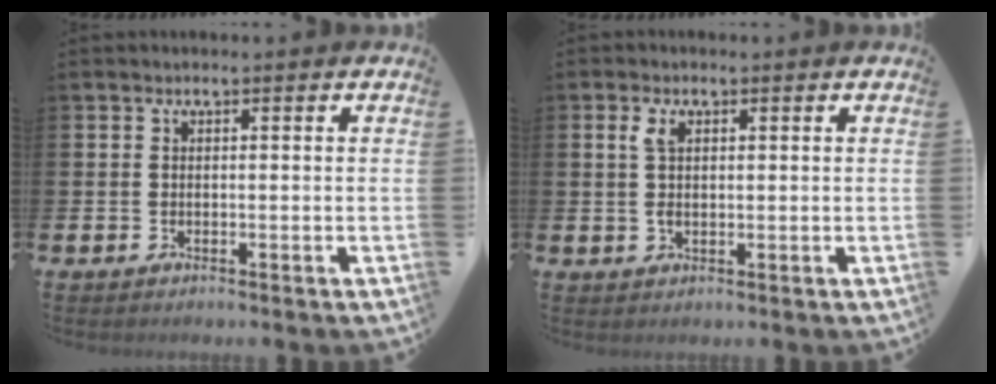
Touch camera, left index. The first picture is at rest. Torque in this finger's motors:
{"motor_torque": [0.03, -0.01, 0.02, 0.07]}